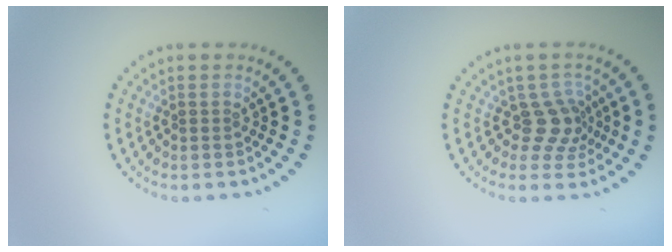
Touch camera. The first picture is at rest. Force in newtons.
{"total": 2.8, "press": 2.1, "slide": 2.0}